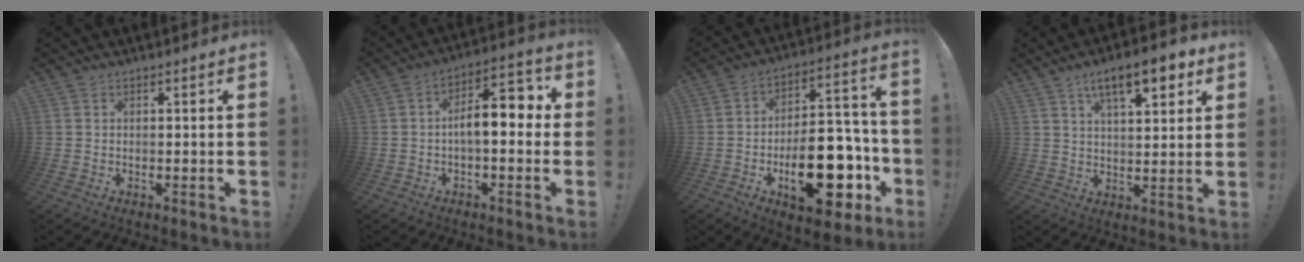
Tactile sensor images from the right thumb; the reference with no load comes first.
{"total": 11.5, "force": [-0.3, 5.0, 10.4], "torque": [-0.157, 0.013, -0.005]}
{"total": 24.5, "force": [-8.9, 12.4, 19.1], "torque": [-0.268, 0.061, -0.123]}
{"total": 12.2, "force": [6.4, 4.3, 9.5], "torque": [-0.140, -0.020, 0.104]}